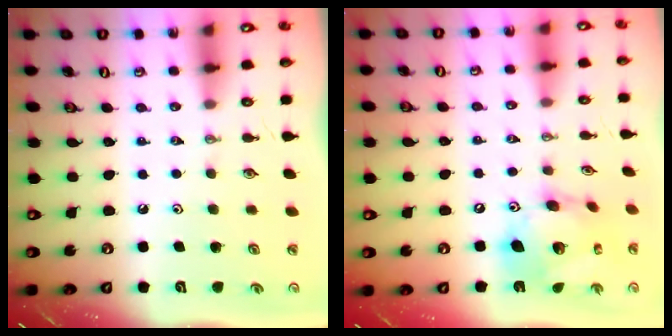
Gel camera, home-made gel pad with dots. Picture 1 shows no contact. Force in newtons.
{"total": 16.8, "press": 16.7, "slide": 1.8}